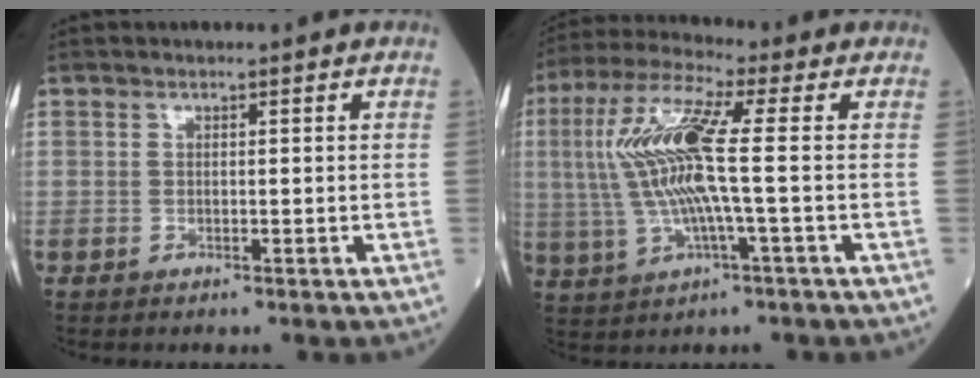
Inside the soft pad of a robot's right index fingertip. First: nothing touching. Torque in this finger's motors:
{"motor_torque": [1.98, 0.16, 1.05, 0.21]}